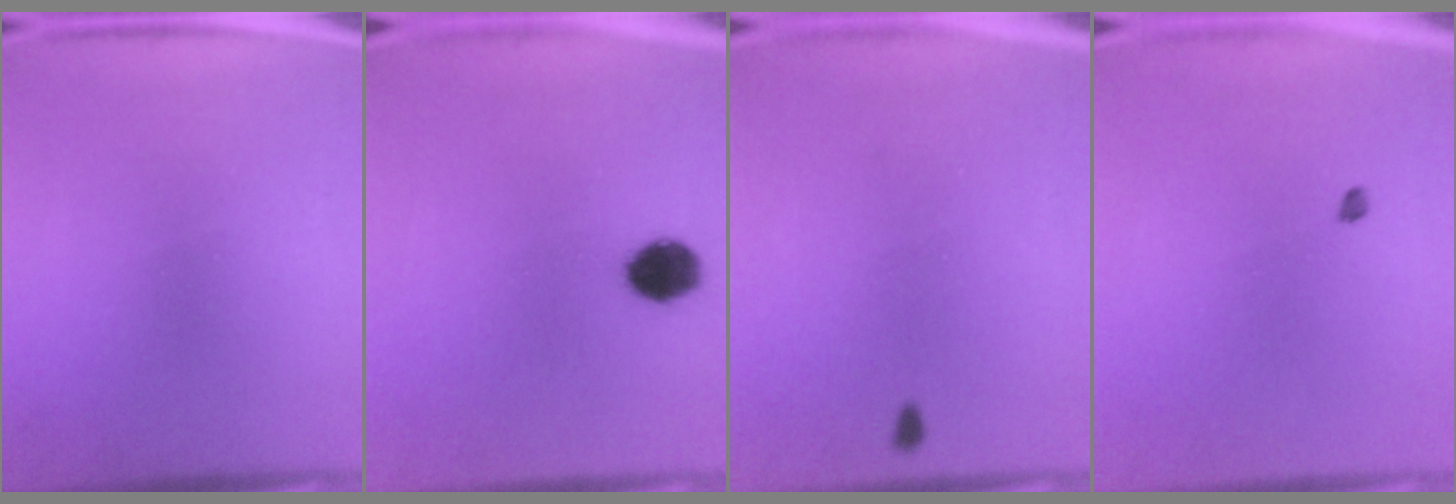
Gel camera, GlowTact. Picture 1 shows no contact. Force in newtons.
{"total": 6.9}
{"total": 0.8}
{"total": 0.9}